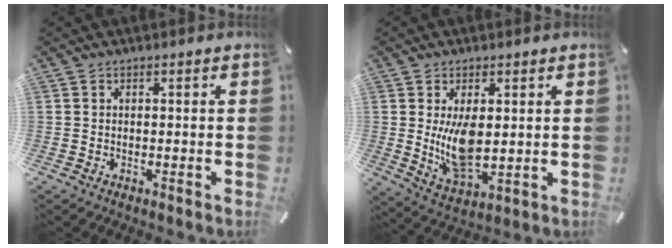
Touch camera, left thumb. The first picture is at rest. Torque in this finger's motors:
{"motor_torque": [0.21, 0.43, 0.24, -0.16, 0.13]}